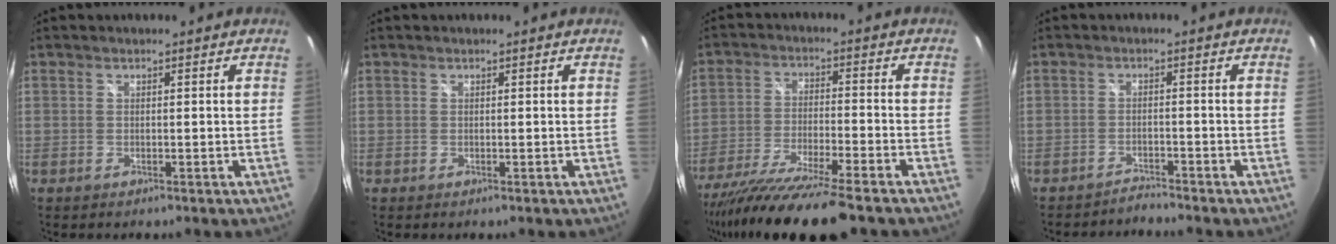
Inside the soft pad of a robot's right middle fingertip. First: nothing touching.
{"total": 0.0}
{"total": 16.3, "force": [-13.5, 0.5, 9.2], "torque": [-0.181, -0.042, -0.230]}
{"total": 2.5, "force": [-2.5, -0.1, -0.1], "torque": [-0.006, 0.000, -0.045]}